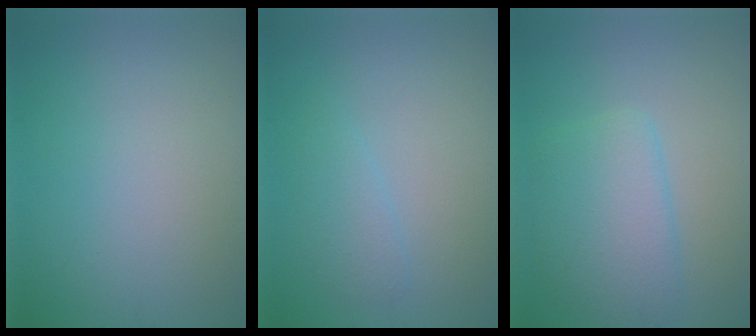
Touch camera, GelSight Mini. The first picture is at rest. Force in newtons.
{"total": 1.6, "press": 1.6, "slide": 0.0}
{"total": 4.6, "press": 4.6, "slide": 0.2}